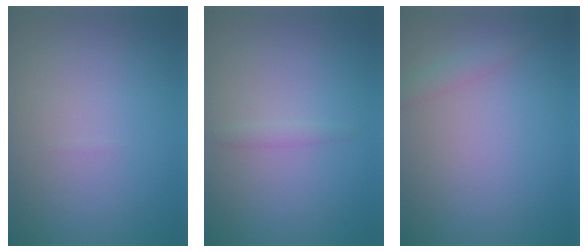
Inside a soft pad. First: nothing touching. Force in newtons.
{"total": 0.7, "press": 0.7, "slide": 0.0}
{"total": 1.2, "press": 1.2, "slide": 0.0}